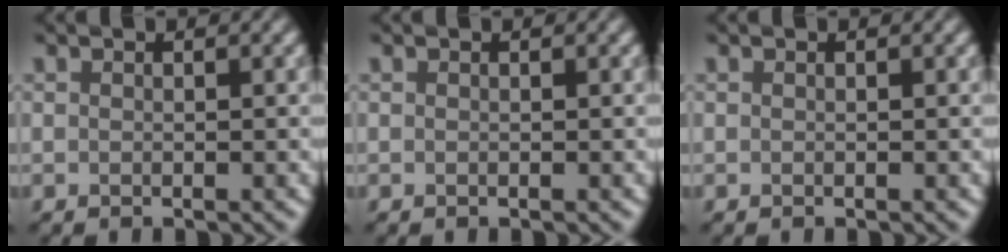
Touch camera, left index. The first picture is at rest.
{"total": 0.0}
{"total": 0.0}